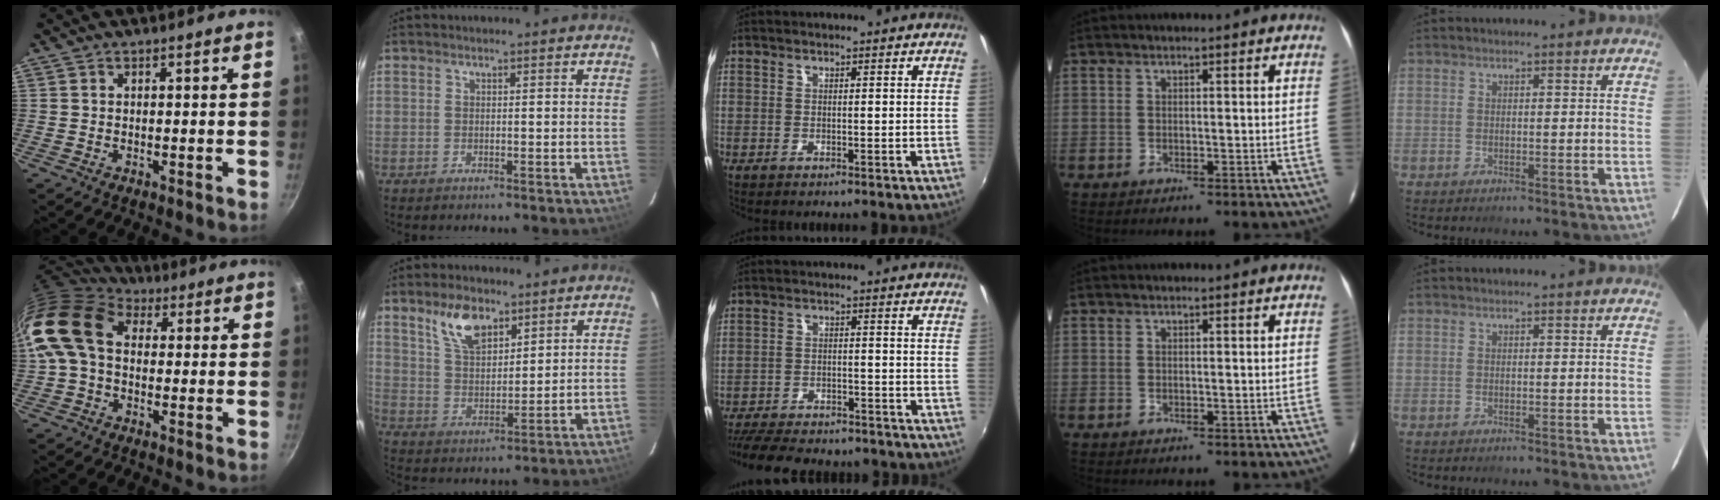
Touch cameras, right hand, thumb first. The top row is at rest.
{"thumb": {"total": 14.7, "force": [2.0, 10.4, 10.2], "torque": [-0.180, 0.023, 0.016]}, "index": {"total": 9.2, "force": [5.8, 4.5, 5.6], "torque": [-0.100, 0.014, 0.115]}, "middle": {"total": 18.0, "force": [-15.5, 5.5, 7.4], "torque": [-0.161, -0.019, -0.215]}}